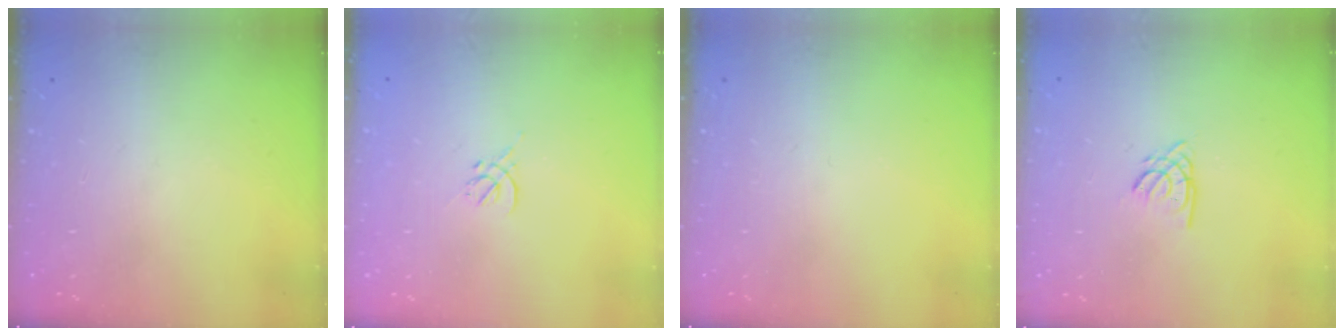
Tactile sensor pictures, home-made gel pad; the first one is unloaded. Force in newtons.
{"total": 0.0}
{"total": 0.0}
{"total": 1.8, "press": 1.8, "slide": 0.3}